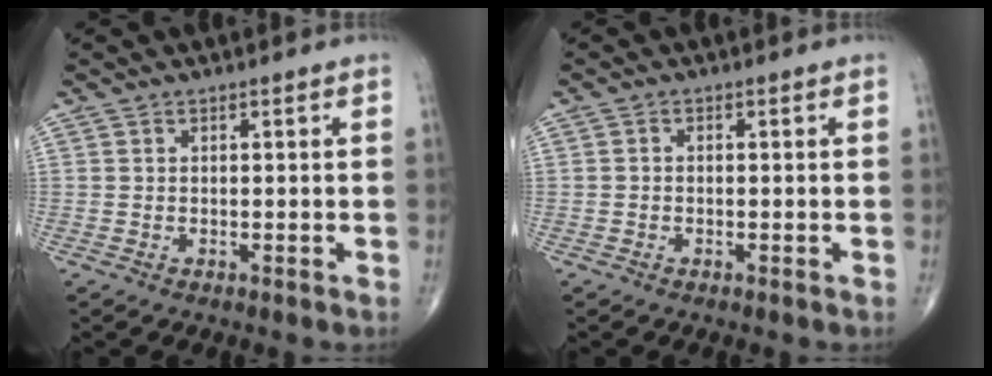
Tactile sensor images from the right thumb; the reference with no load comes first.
{"total": 0.6, "force": [-0.2, 0.4, 0.4], "torque": [-0.004, 0.001, -0.008]}